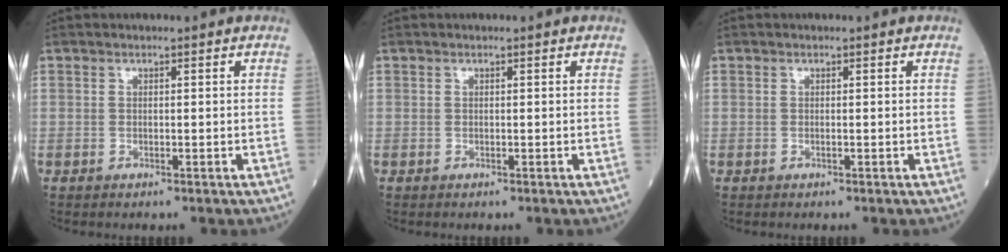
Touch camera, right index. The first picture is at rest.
{"total": 0.0}
{"total": 0.5, "force": [0.0, -0.4, 0.3], "torque": [-0.010, -0.001, -0.002]}